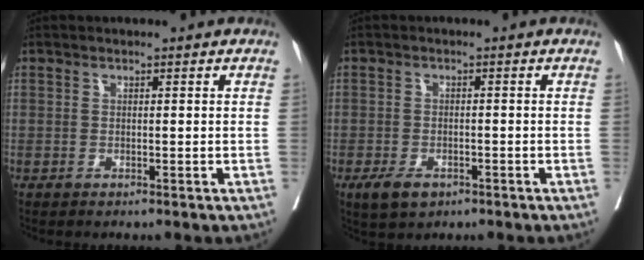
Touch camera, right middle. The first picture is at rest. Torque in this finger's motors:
{"motor_torque": [0.80, -0.56, 0.39, 0.08]}